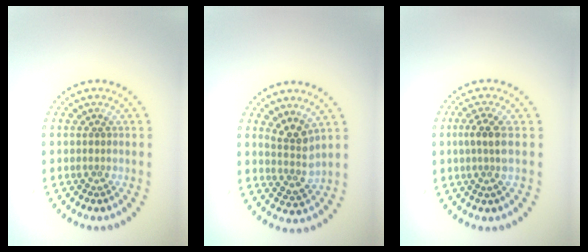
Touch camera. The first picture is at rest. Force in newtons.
{"total": 2.6, "press": 1.9, "slide": 1.7}
{"total": 2.3, "press": 1.8, "slide": 1.4}